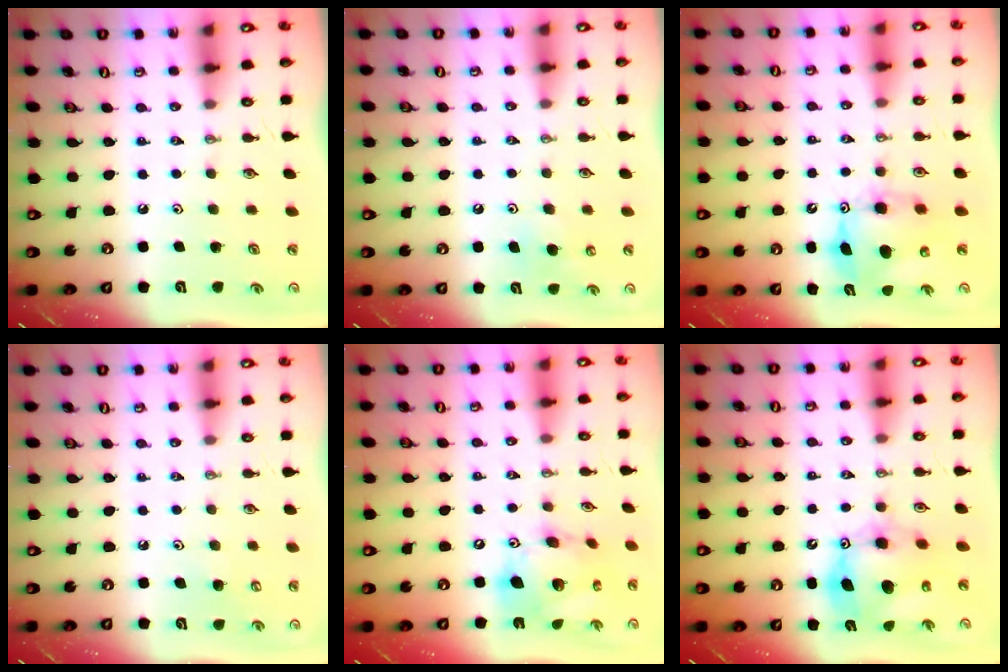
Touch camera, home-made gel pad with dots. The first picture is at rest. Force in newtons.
{"total": 6.9, "press": 6.9, "slide": 0.9}
{"total": 9.4, "press": 9.3, "slide": 0.6}
{"total": 5.1, "press": 5.0, "slide": 0.7}
{"total": 16.8, "press": 16.7, "slide": 2.2}
{"total": 13.5, "press": 13.4, "slide": 1.3}